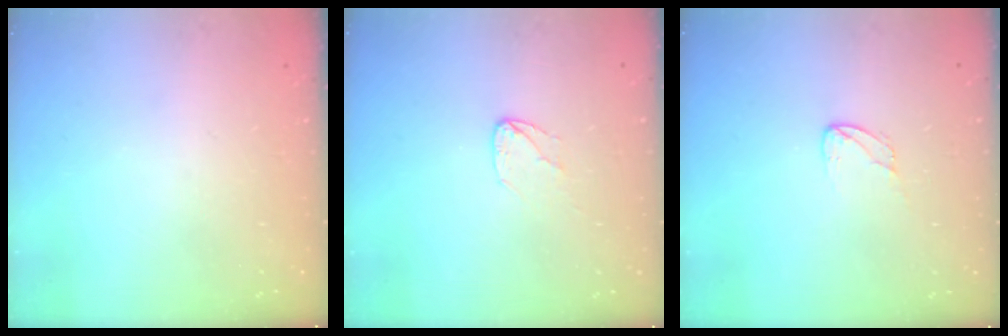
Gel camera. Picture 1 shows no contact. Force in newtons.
{"total": 4.5, "press": 4.4, "slide": 0.3}
{"total": 2.9, "press": 2.9, "slide": 0.2}